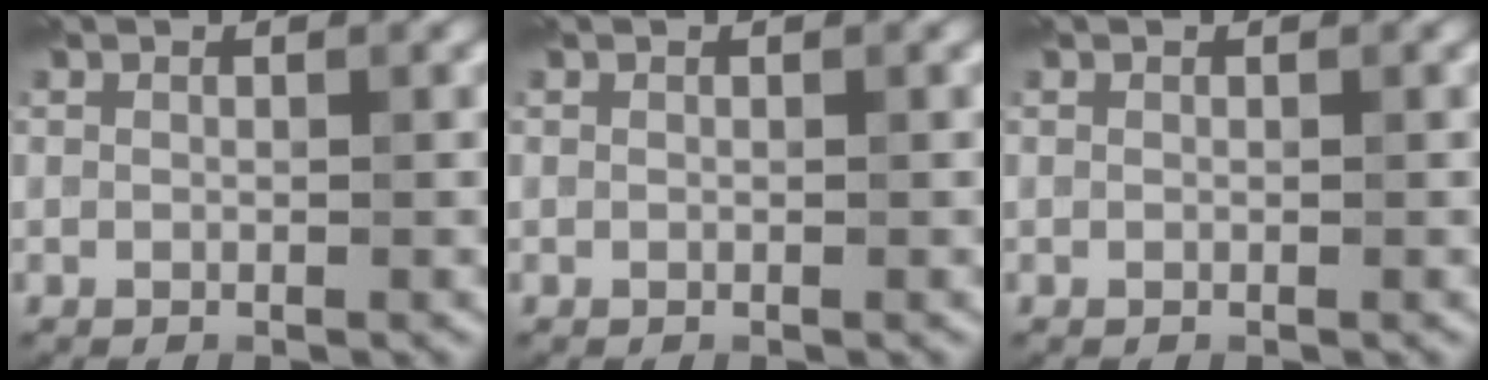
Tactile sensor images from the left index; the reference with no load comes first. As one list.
[{"total": 0.0}, {"total": 0.0}]